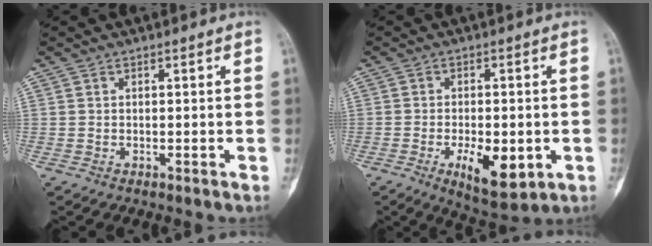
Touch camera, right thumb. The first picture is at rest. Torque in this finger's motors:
{"motor_torque": [-0.05, 0.53, 0.17, 0.49, 0.04]}